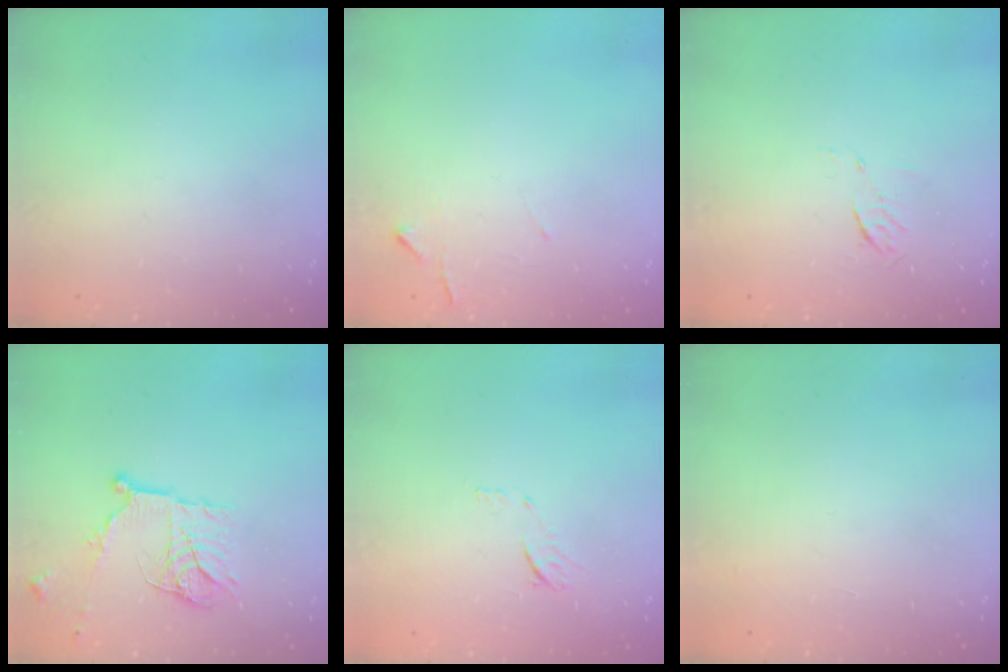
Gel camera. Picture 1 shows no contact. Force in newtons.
{"total": 4.7, "press": 4.6, "slide": 0.6}
{"total": 4.0, "press": 3.7, "slide": 1.4}
{"total": 14.9, "press": 14.8, "slide": 1.4}
{"total": 6.2, "press": 6.1, "slide": 0.7}
{"total": 2.9, "press": 2.9, "slide": 0.1}